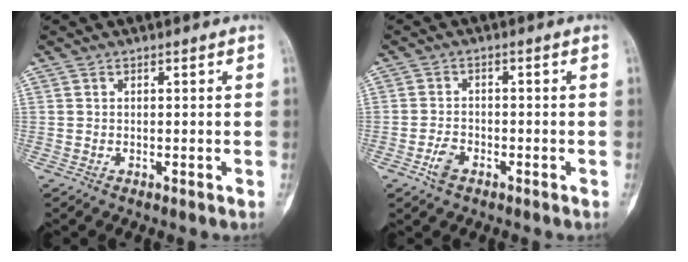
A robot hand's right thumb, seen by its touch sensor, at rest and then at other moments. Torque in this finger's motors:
{"motor_torque": [0.74, 0.56, 0.36, -0.47, 0.21]}